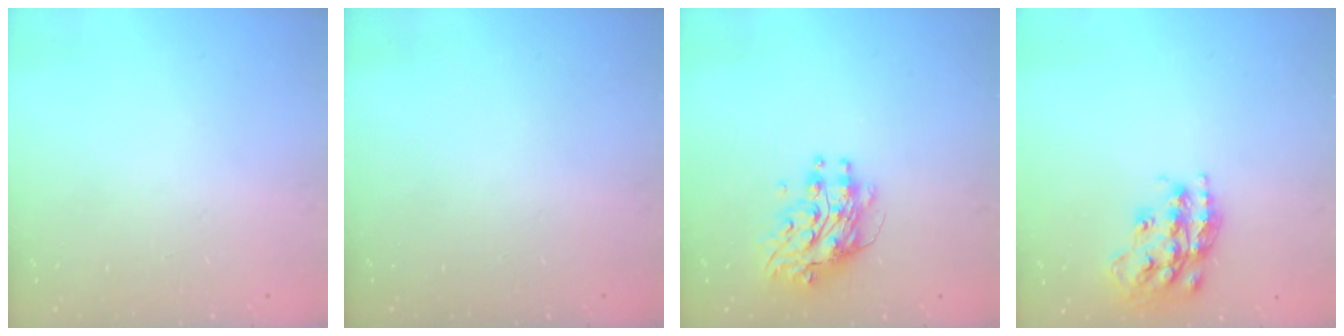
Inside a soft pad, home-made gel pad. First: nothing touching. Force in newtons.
{"total": 0.0}
{"total": 9.0, "press": 9.0, "slide": 0.9}
{"total": 18.0, "press": 17.9, "slide": 1.2}